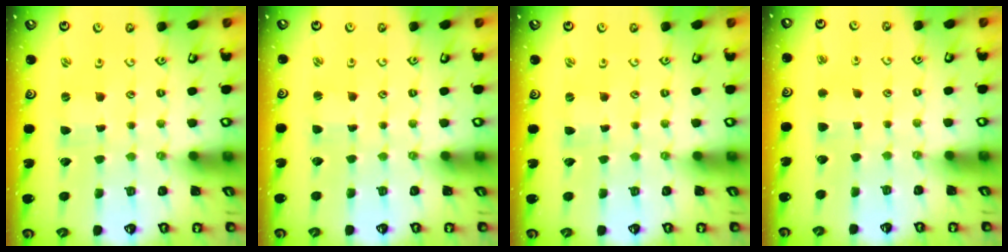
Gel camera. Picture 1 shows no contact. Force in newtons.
{"total": 0.9, "press": 0.9, "slide": 0.1}
{"total": 0.0}
{"total": 3.6, "press": 3.5, "slide": 0.5}